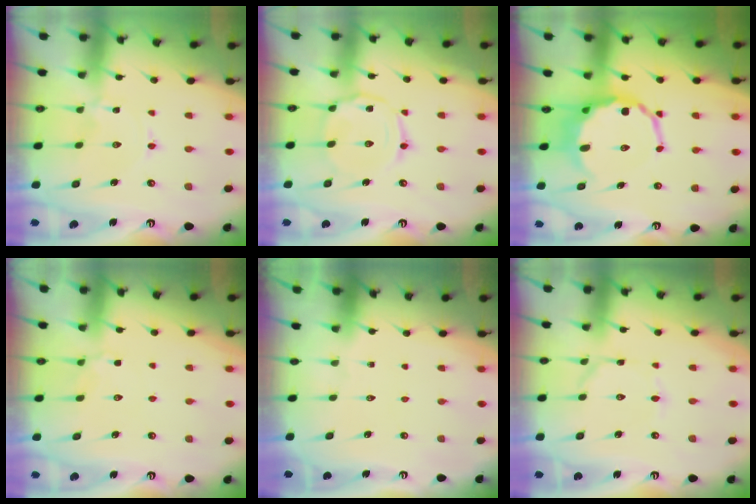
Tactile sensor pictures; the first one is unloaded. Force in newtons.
{"total": 7.4, "press": 7.4, "slide": 0.6}
{"total": 9.2, "press": 8.8, "slide": 2.7}
{"total": 3.8, "press": 3.7, "slide": 0.8}
{"total": 0.0}
{"total": 1.5, "press": 1.5, "slide": 0.1}